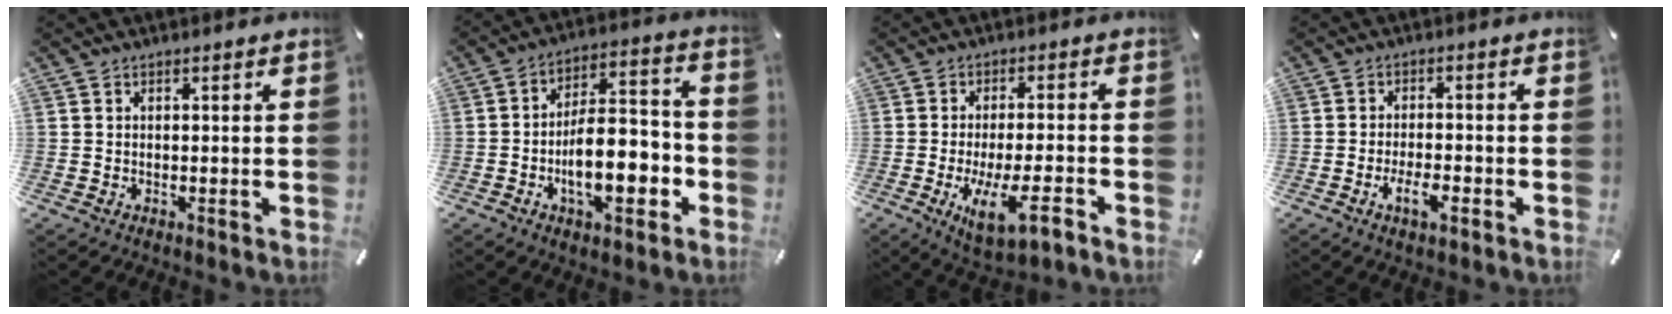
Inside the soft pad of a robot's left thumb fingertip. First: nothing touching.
{"total": 14.6, "force": [-5.0, 7.3, 11.6], "torque": [-0.186, 0.011, -0.091]}
{"total": 11.0, "force": [-4.1, 3.3, 9.6], "torque": [-0.189, 0.000, -0.069]}
{"total": 5.4, "force": [-2.6, 2.0, 4.3], "torque": [-0.079, 0.009, -0.047]}